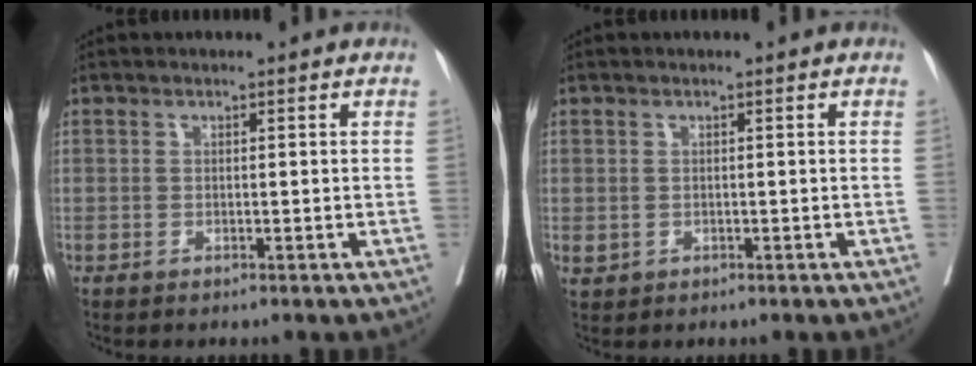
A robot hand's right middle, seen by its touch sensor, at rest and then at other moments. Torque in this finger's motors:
{"motor_torque": [1.04, -1.10, 0.13, 0.02]}